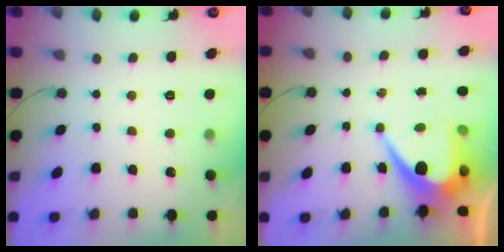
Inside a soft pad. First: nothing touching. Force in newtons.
{"total": 8.6, "press": 8.5, "slide": 0.8}